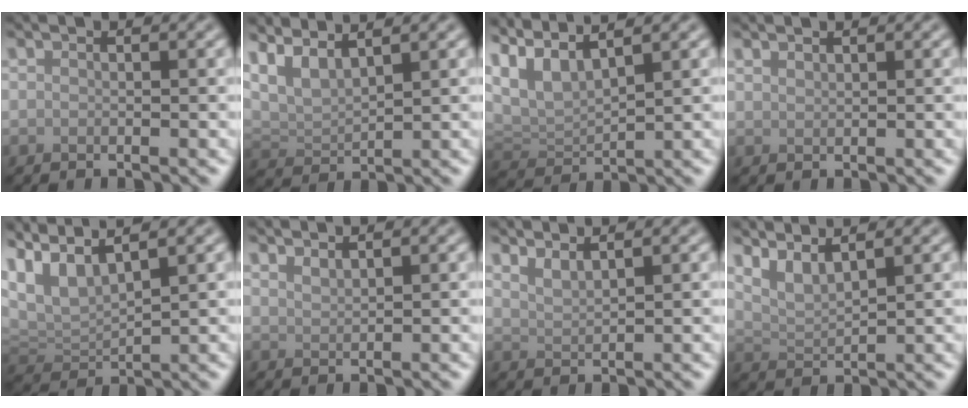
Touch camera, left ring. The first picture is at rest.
{"total": 4.0, "force": [3.1, 1.3, 2.2], "torque": [-0.056, 0.005, 0.064]}
{"total": 5.3, "force": [3.6, 1.8, 3.4], "torque": [-0.083, 0.010, 0.074]}
{"total": 0.8, "force": [0.7, 0.1, 0.2], "torque": [0.000, -0.001, 0.015]}
{"total": 5.7, "force": [3.8, 2.0, 3.8], "torque": [-0.093, 0.012, 0.076]}
{"total": 1.5, "force": [1.5, 0.2, 0.5], "torque": [-0.003, 0.002, 0.026]}
{"total": 2.3, "force": [2.0, 0.5, 1.0], "torque": [-0.011, 0.007, 0.035]}
{"total": 3.2, "force": [2.5, 0.6, 2.0], "torque": [-0.042, 0.001, 0.057]}